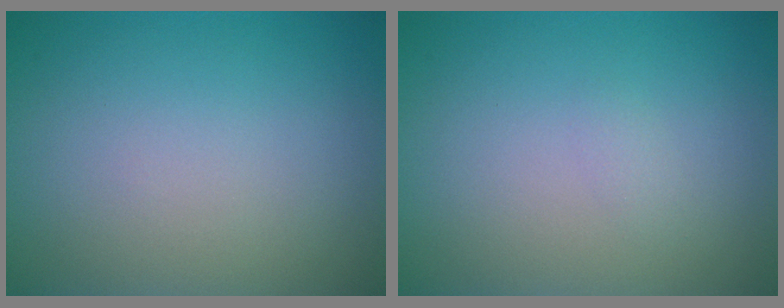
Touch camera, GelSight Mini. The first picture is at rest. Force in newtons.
{"total": 0.5, "press": 0.5, "slide": 0.0}